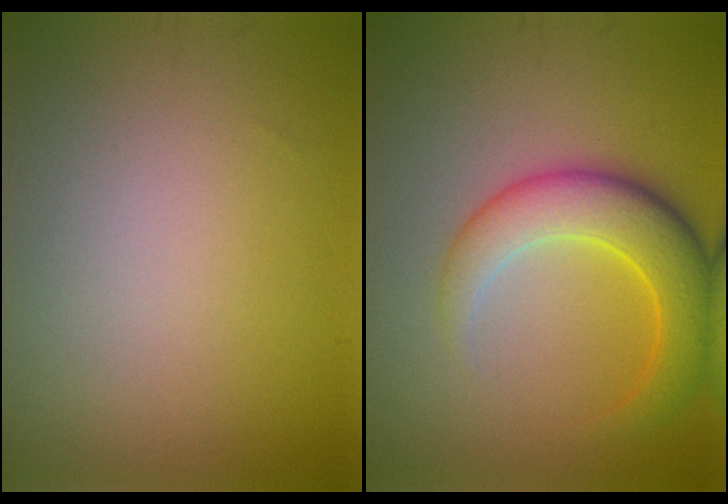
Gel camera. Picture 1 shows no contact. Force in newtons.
{"total": 6.0, "press": 6.0, "slide": 0.2}